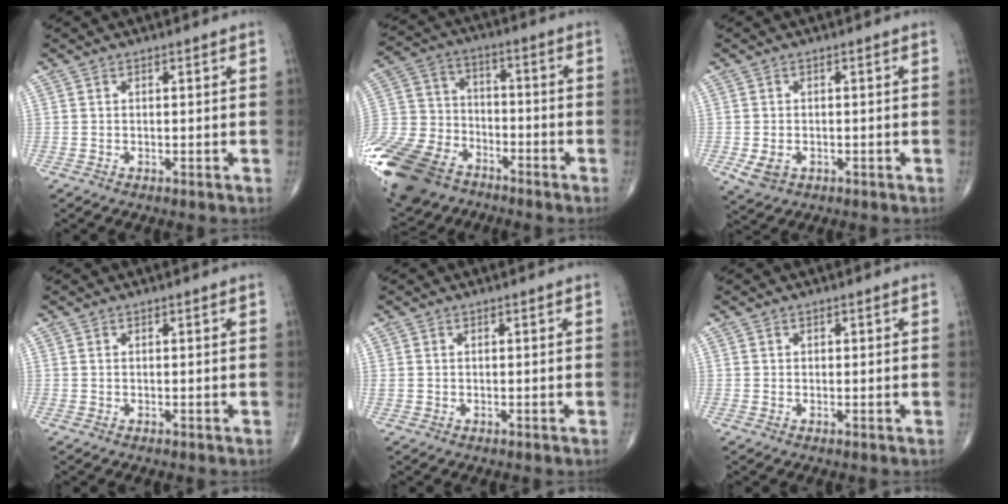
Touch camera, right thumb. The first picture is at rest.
{"total": 24.5, "force": [-14.5, 15.6, 12.0], "torque": [-0.317, 0.028, -0.267]}
{"total": 3.6, "force": [-1.0, 2.7, 2.2], "torque": [-0.038, -0.002, -0.009]}
{"total": 0.0}
{"total": 0.6, "force": [0.1, 0.5, 0.4], "torque": [-0.006, 0.007, 0.005]}
{"total": 0.5, "force": [0.2, 0.5, 0.1], "torque": [0.004, 0.001, 0.002]}